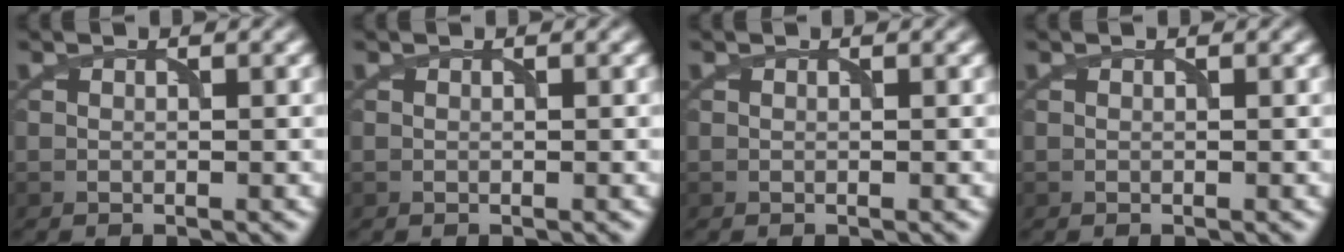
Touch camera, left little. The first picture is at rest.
{"total": 0.0}
{"total": 0.0}
{"total": 0.0}